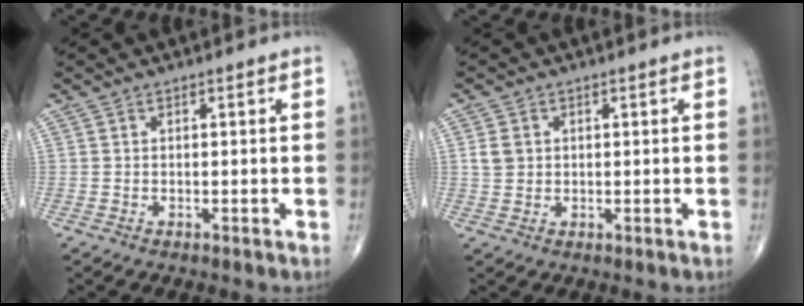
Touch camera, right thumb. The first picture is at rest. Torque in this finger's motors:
{"motor_torque": [-0.10, 0.09, 0.04, -0.04, 0.09]}